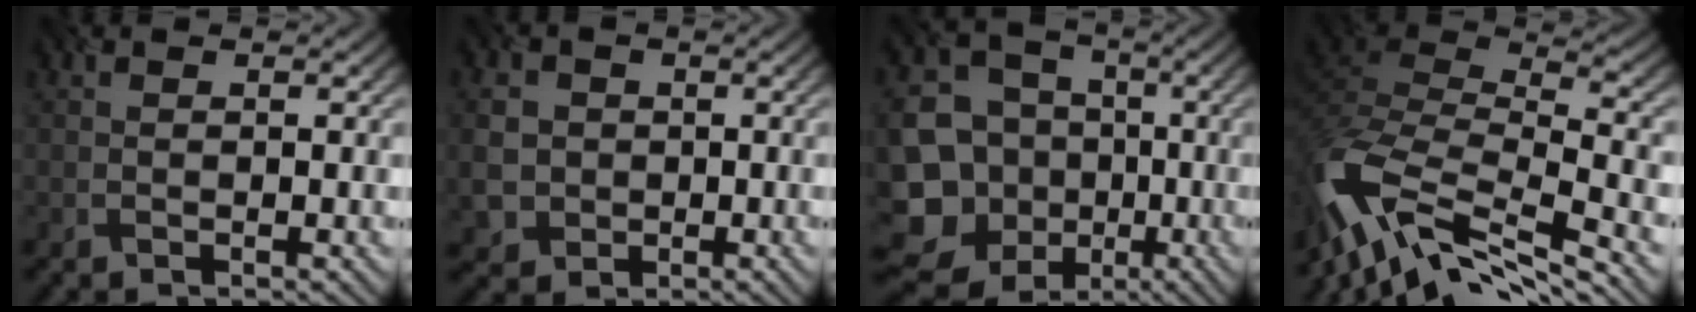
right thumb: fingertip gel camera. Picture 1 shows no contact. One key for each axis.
{"total": 4.6, "fx": -0.2, "fy": 4.3, "fz": 1.6, "tx": -0.060, "ty": -0.014, "tz": -0.009}
{"total": 15.4, "fx": -4.7, "fy": 13.7, "fz": 5.2, "tx": -0.165, "ty": -0.022, "tz": -0.082}
{"total": 13.4, "fx": -9.2, "fy": 4.9, "fz": 8.4, "tx": -0.220, "ty": -0.003, "tz": -0.173}